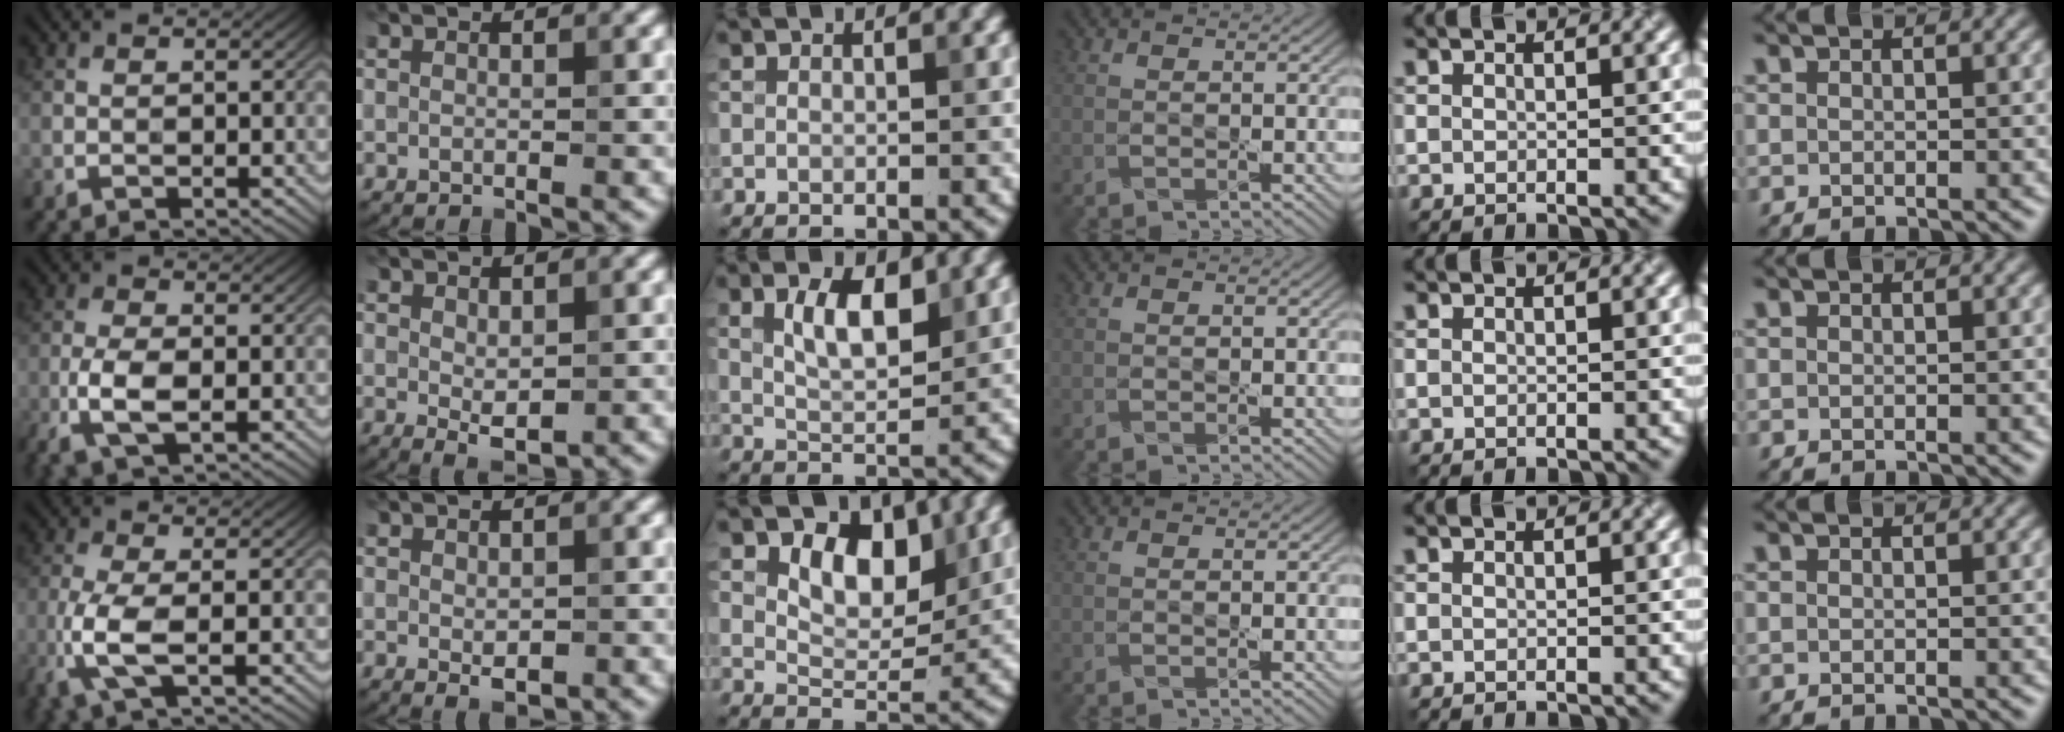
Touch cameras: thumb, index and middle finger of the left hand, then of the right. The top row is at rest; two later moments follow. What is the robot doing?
{"motion": "cut", "object": "origami paper"}